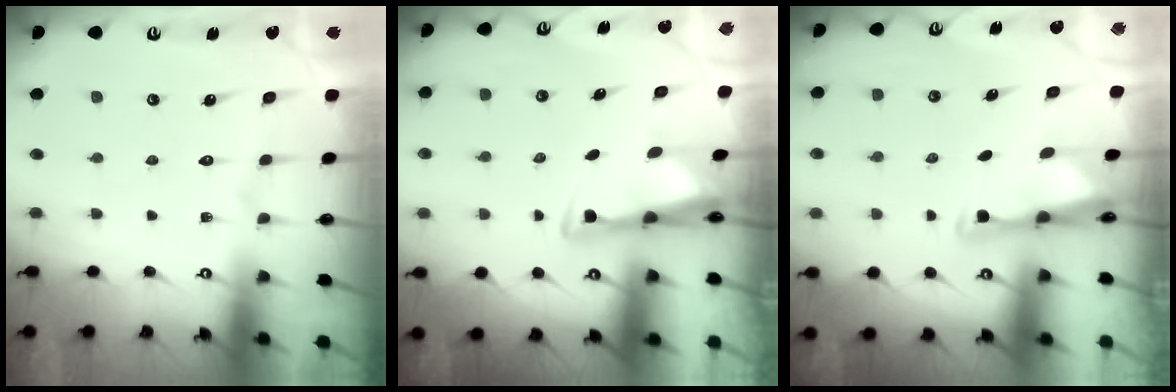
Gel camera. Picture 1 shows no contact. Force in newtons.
{"total": 2.9, "press": 2.7, "slide": 0.9}
{"total": 3.0, "press": 2.9, "slide": 0.4}